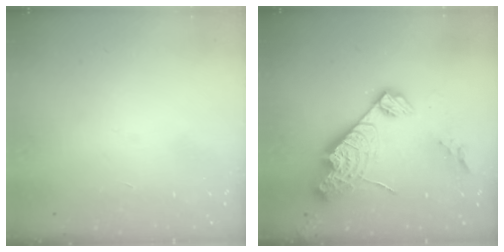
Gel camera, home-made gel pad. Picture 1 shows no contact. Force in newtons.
{"total": 17.4, "press": 17.3, "slide": 1.7}